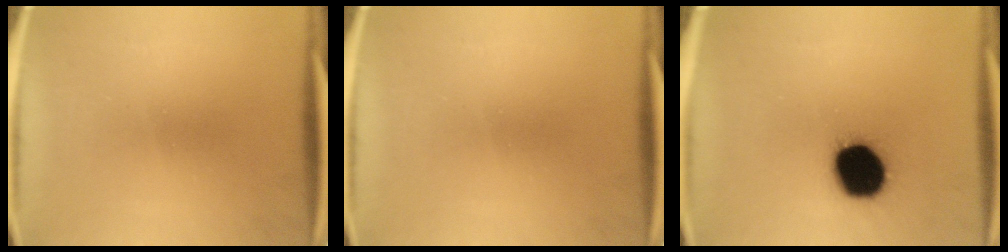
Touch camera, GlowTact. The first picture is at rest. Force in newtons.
{"total": 0.0}
{"total": 18.3}